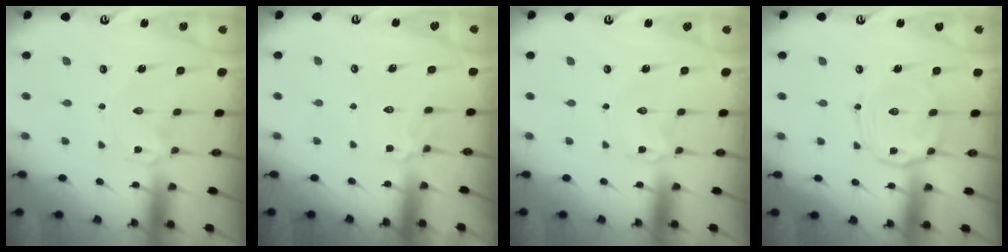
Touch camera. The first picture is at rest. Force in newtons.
{"total": 5.4, "press": 5.4, "slide": 0.8}
{"total": 0.7, "press": 0.7, "slide": 0.1}
{"total": 7.4, "press": 7.4, "slide": 0.6}